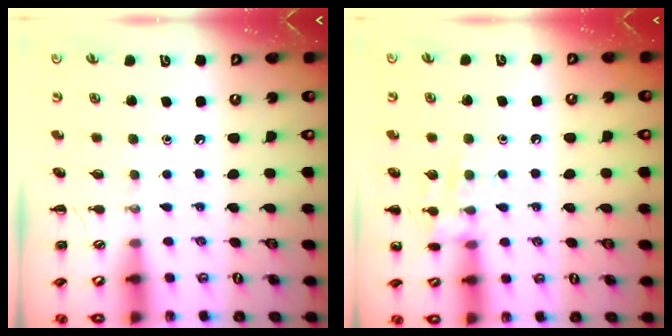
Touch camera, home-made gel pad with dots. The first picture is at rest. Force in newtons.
{"total": 8.5, "press": 8.4, "slide": 1.6}